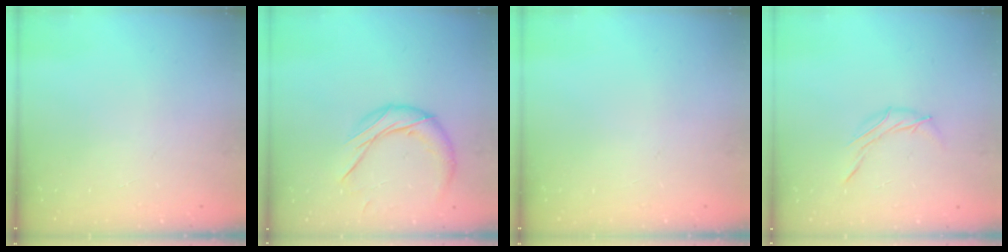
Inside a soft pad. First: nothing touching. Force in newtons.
{"total": 10.8, "press": 10.8, "slide": 0.6}
{"total": 0.0}
{"total": 5.7, "press": 5.6, "slide": 0.9}